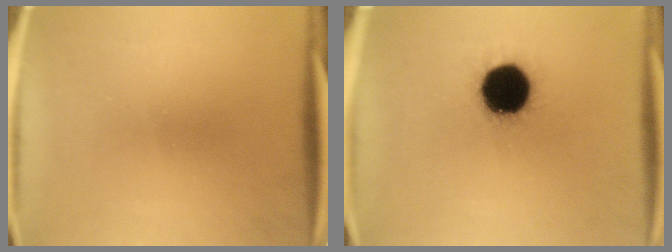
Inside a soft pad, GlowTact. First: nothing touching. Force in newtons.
{"total": 19.1}